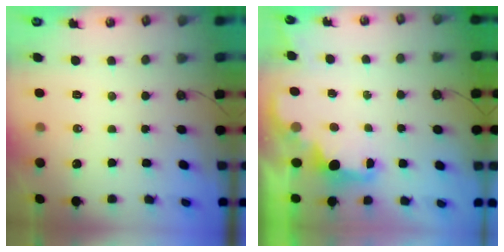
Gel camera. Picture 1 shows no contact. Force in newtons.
{"total": 2.3, "press": 2.2, "slide": 0.7}